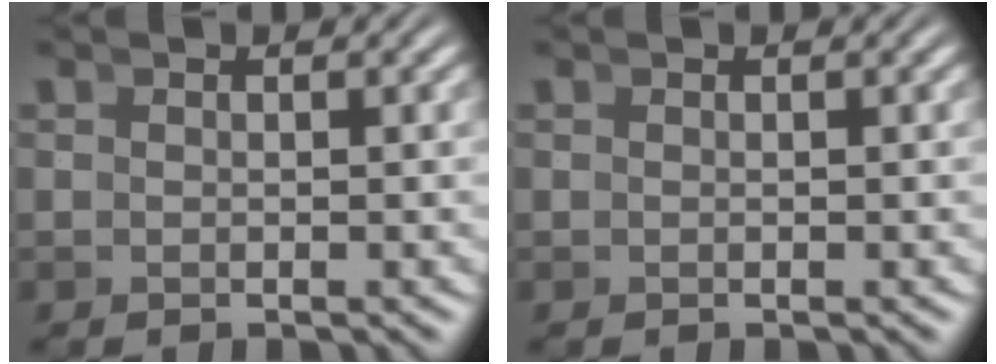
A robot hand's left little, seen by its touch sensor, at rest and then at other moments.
{"total": 0.0}